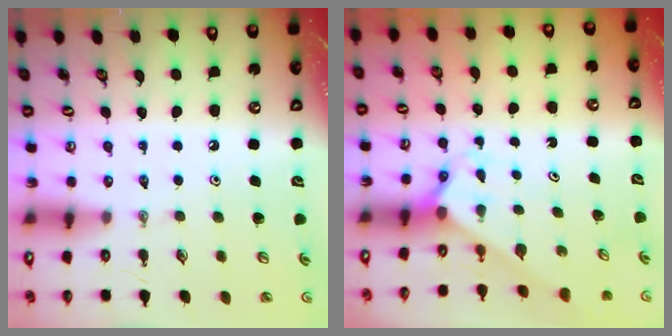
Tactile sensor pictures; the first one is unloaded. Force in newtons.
{"total": 2.1, "press": 2.1, "slide": 0.1}